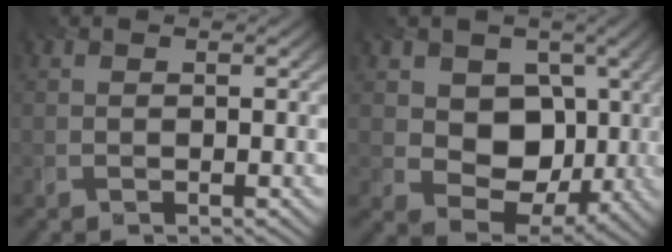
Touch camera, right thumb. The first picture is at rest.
{"total": 11.2, "force": [1.3, 9.0, 6.6], "torque": [-0.129, -0.003, 0.011]}